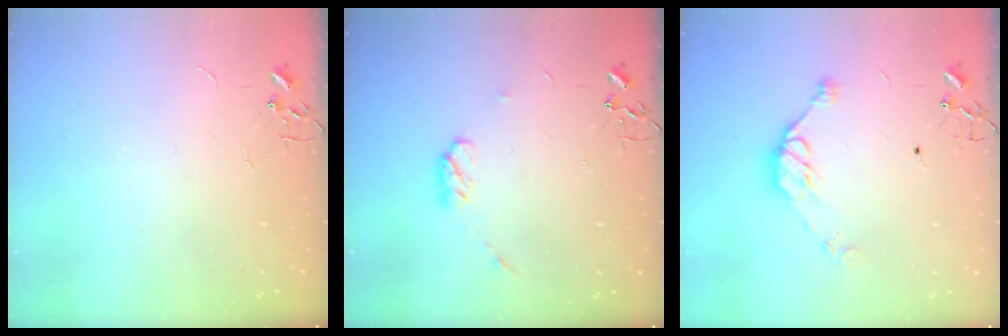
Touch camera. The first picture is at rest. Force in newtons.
{"total": 6.3, "press": 6.2, "slide": 0.9}
{"total": 9.6, "press": 9.6, "slide": 0.8}